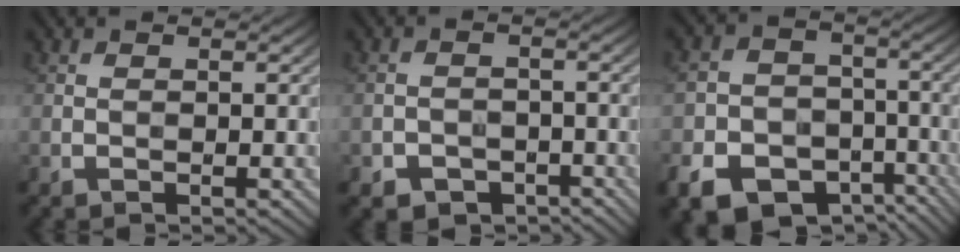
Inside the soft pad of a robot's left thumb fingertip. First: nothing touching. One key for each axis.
{"total": 4.0, "fx": -2.5, "fy": 2.8, "fz": 1.4, "tx": -0.022, "ty": -0.001, "tz": -0.040}
{"total": 12.5, "fx": -6.6, "fy": 9.4, "fz": 4.9, "tx": -0.122, "ty": -0.038, "tz": -0.117}